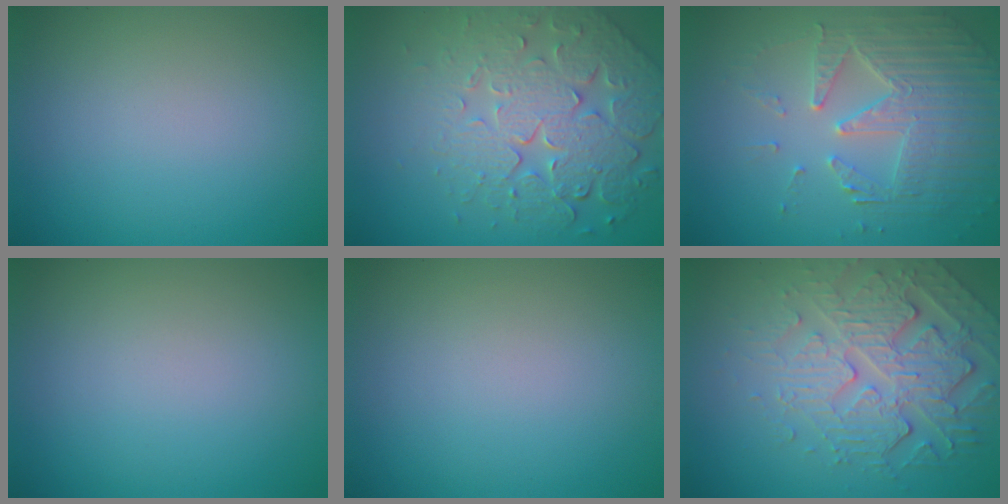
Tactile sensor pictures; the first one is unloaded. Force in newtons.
{"total": 8.0, "press": 5.8, "slide": 5.5}
{"total": 4.9, "press": 4.4, "slide": 2.3}
{"total": 0.0}
{"total": 0.0}
{"total": 6.0, "press": 4.8, "slide": 3.7}